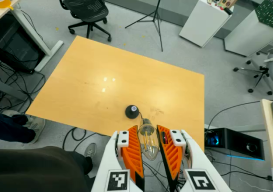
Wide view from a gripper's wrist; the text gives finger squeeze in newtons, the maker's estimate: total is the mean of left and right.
{"total": 15.8, "left": 17.5, "right": 14.2}